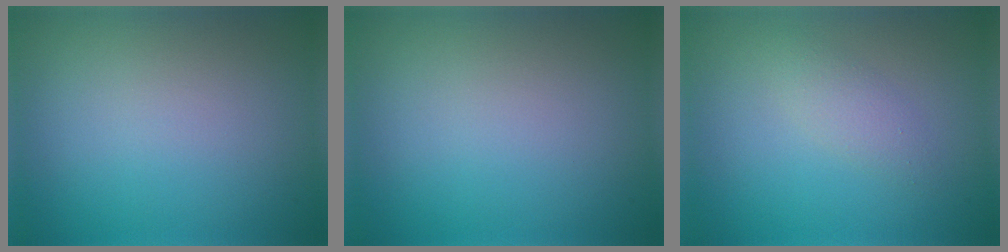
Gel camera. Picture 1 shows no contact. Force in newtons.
{"total": 0.0}
{"total": 1.6, "press": 1.6, "slide": 0.1}